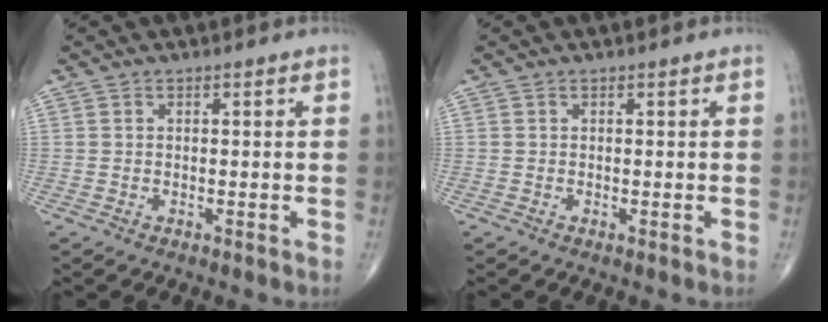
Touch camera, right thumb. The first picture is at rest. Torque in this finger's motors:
{"motor_torque": [0.24, -0.02, -0.11, -0.38, 0.00]}